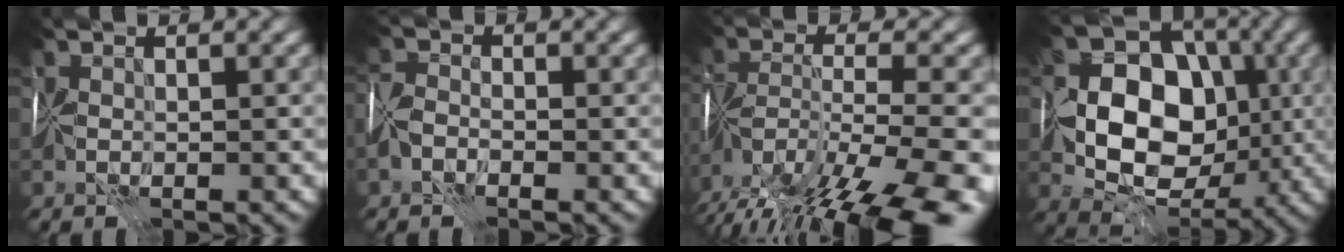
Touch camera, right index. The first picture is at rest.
{"total": 2.0, "force": [-1.3, 1.2, 0.9], "torque": [-0.015, 0.008, -0.036]}
{"total": 16.5, "force": [-12.3, 5.2, 9.8], "torque": [-0.185, -0.027, -0.173]}
{"total": 10.6, "force": [-0.2, 8.1, 6.9], "torque": [-0.089, 0.008, -0.004]}